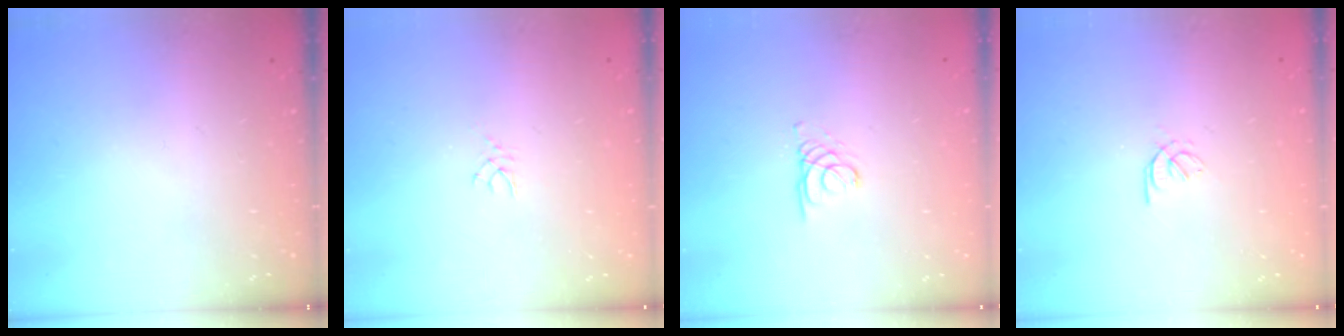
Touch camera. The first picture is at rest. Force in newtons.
{"total": 2.1, "press": 2.1, "slide": 0.3}
{"total": 1.4, "press": 1.3, "slide": 0.1}
{"total": 2.0, "press": 1.9, "slide": 0.6}